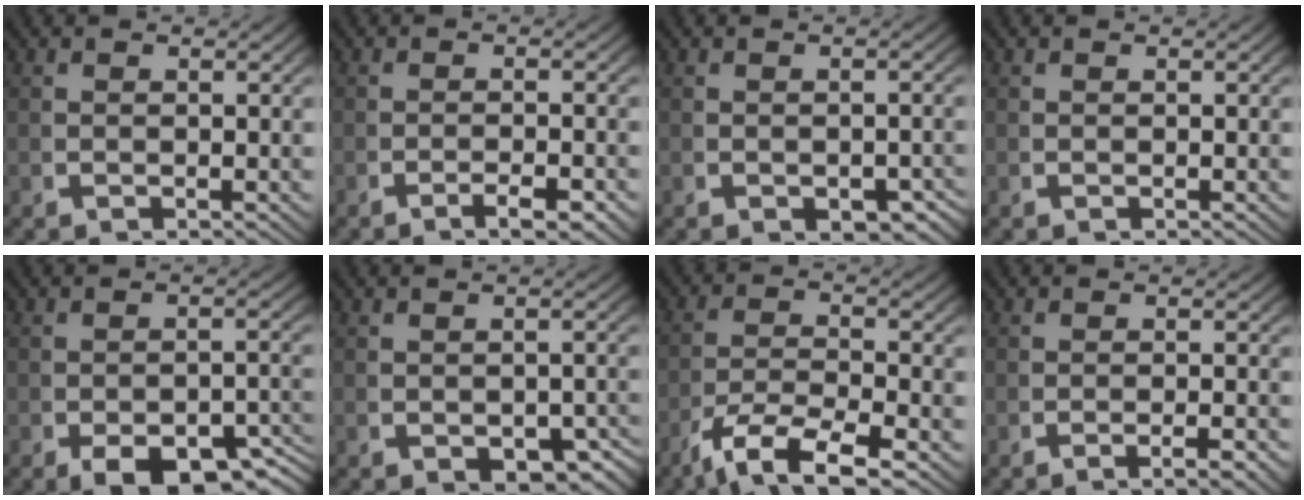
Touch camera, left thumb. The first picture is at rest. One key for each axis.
{"total": 2.3, "fx": -1.4, "fy": 0.6, "fz": 1.7, "tx": -0.025, "ty": -0.002, "tz": -0.028}
{"total": 2.4, "fx": -1.0, "fy": 1.3, "fz": 1.7, "tx": -0.028, "ty": -0.016, "tz": -0.007}
{"total": 0.0}
{"total": 6.2, "fx": -3.5, "fy": 2.8, "fz": 4.3, "tx": -0.061, "ty": -0.022, "tz": -0.044}
{"total": 3.6, "fx": -1.6, "fy": 2.0, "fz": 2.6, "tx": -0.039, "ty": -0.022, "tz": -0.013}
{"total": 6.2, "fx": -2.8, "fy": 2.9, "fz": 4.7, "tx": -0.095, "ty": -0.019, "tz": -0.039}
{"total": 1.9, "fx": -1.2, "fy": 0.2, "fz": 1.5, "tx": -0.021, "ty": 0.002, "tz": -0.024}